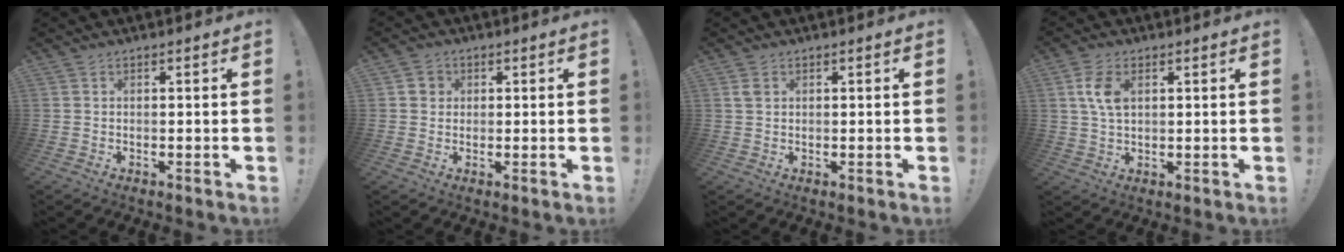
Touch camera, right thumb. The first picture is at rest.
{"total": 3.1, "force": [0.7, 2.9, 0.8], "torque": [-0.009, 0.004, 0.012]}
{"total": 1.9, "force": [0.8, 1.3, 1.1], "torque": [-0.022, 0.004, 0.015]}
{"total": 7.0, "force": [2.1, 4.2, 5.3], "torque": [-0.104, -0.003, 0.034]}